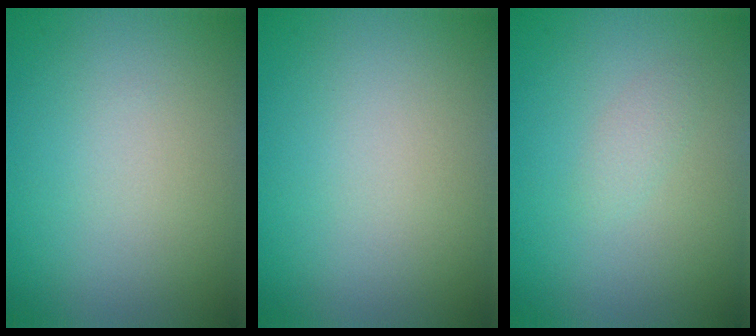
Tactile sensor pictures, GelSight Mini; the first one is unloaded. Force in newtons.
{"total": 0.0}
{"total": 1.1, "press": 1.1, "slide": 0.1}